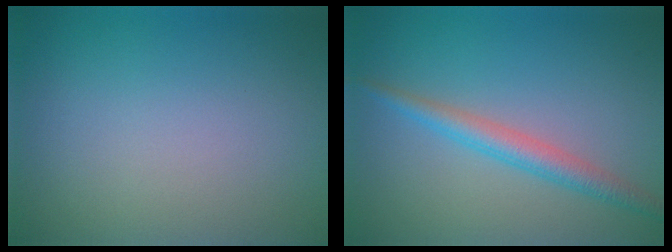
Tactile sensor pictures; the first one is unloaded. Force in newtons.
{"total": 2.7, "press": 2.7, "slide": 0.1}